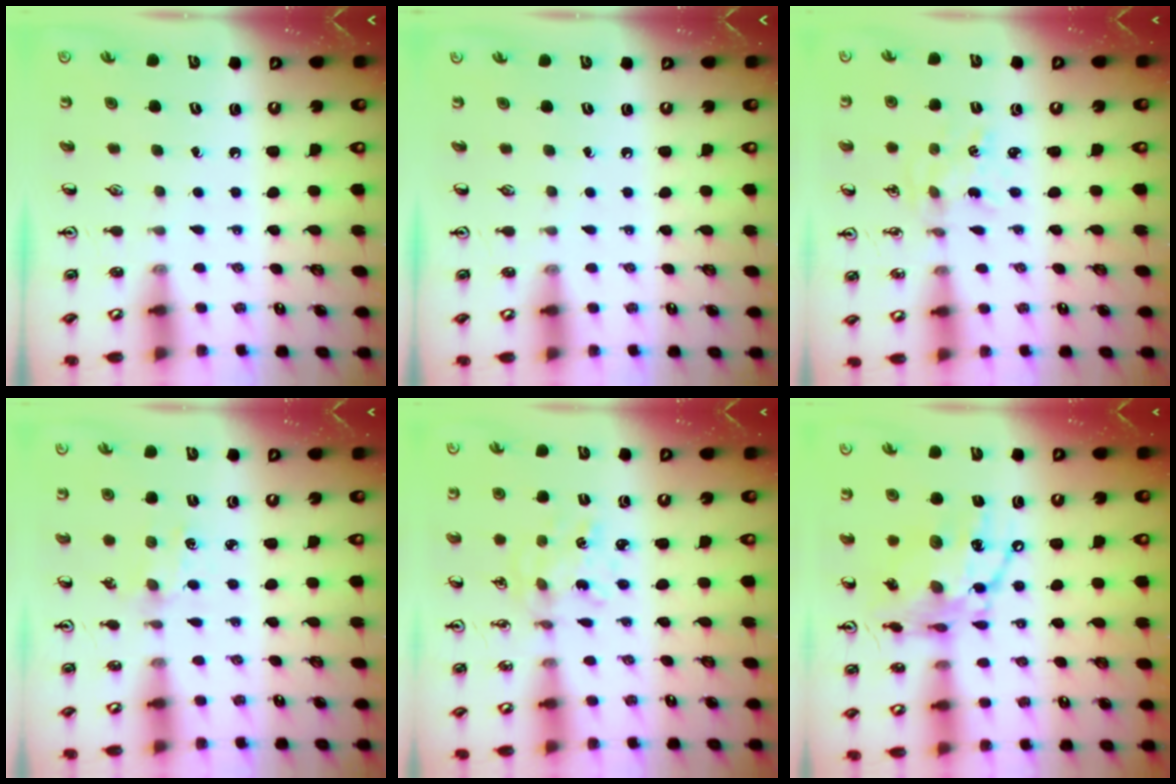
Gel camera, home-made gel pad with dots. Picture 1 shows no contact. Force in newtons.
{"total": 0.0}
{"total": 1.2, "press": 1.2, "slide": 0.3}
{"total": 1.0, "press": 0.9, "slide": 0.2}
{"total": 1.5, "press": 1.5, "slide": 0.1}
{"total": 15.6, "press": 15.5, "slide": 1.4}